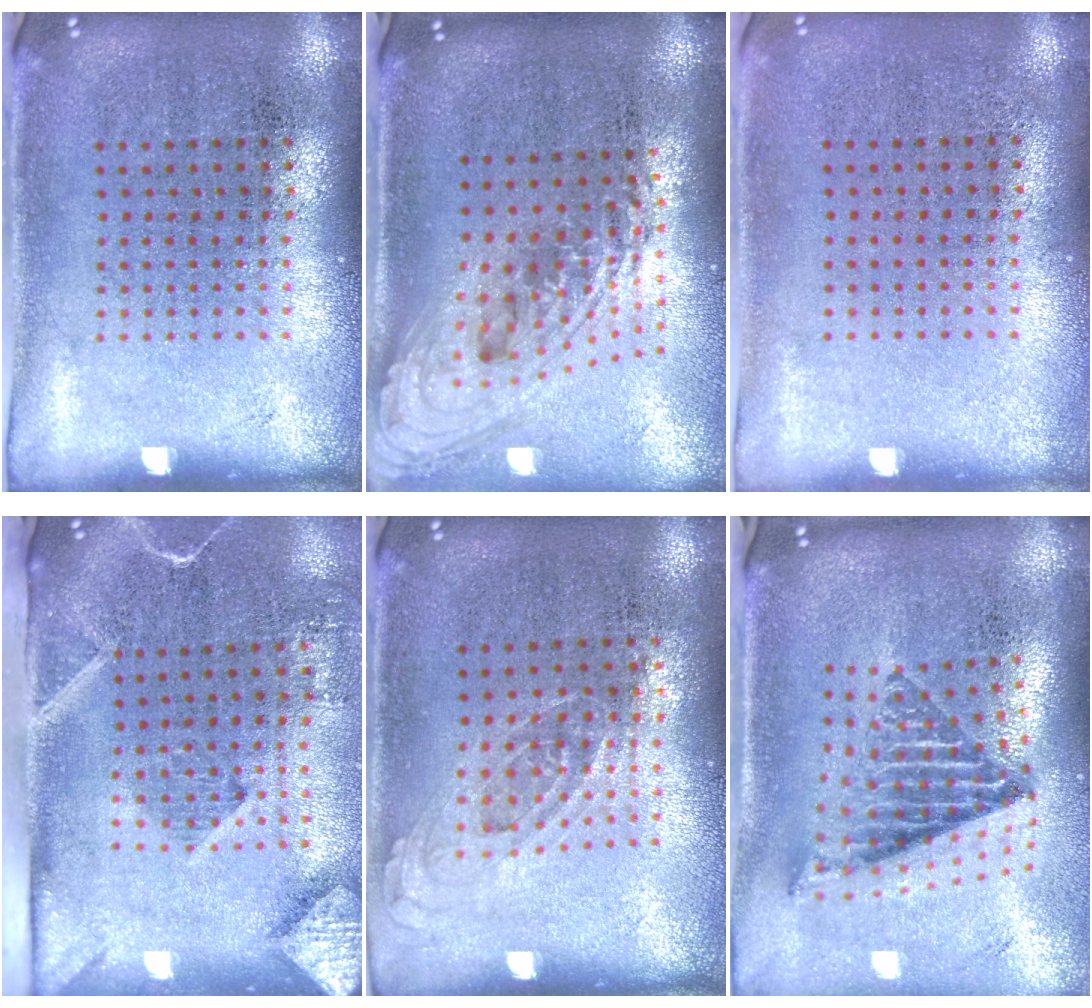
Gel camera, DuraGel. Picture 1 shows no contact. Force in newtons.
{"total": 2.3, "press": 1.6, "slide": 1.7}
{"total": 0.0}
{"total": 2.8, "press": 2.1, "slide": 1.9}
{"total": 0.8, "press": 0.7, "slide": 0.4}
{"total": 1.8, "press": 1.4, "slide": 1.2}